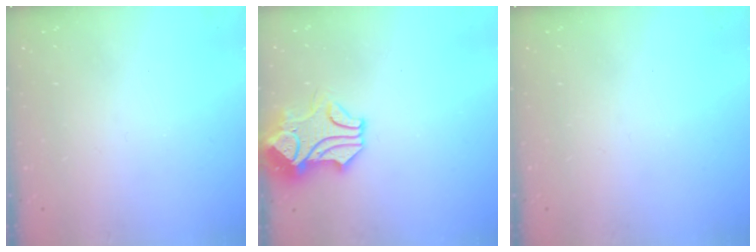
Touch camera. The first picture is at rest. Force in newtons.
{"total": 1.8, "press": 1.4, "slide": 1.1}
{"total": 0.0}